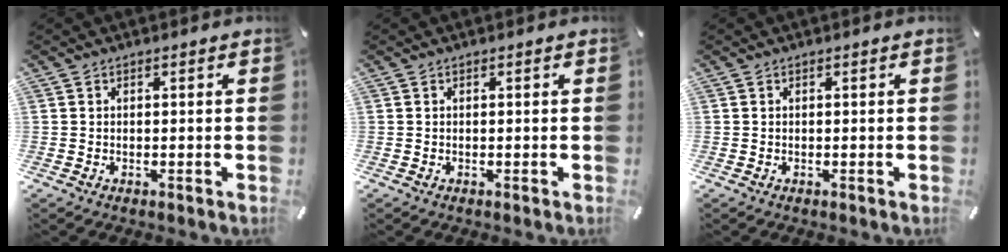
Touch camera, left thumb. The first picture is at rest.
{"total": 0.0}
{"total": 0.0}